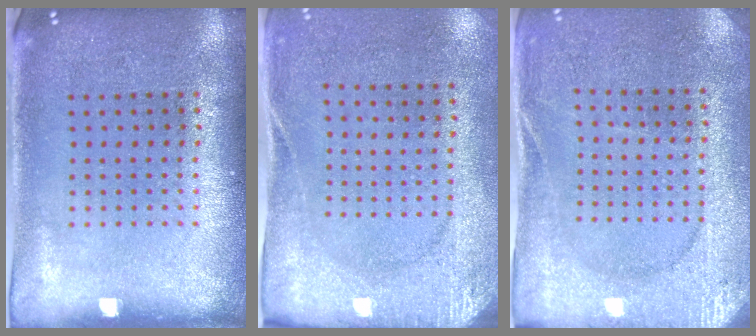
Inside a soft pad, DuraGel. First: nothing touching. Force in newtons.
{"total": 2.6, "press": 2.0, "slide": 1.6}
{"total": 2.7, "press": 2.6, "slide": 0.4}